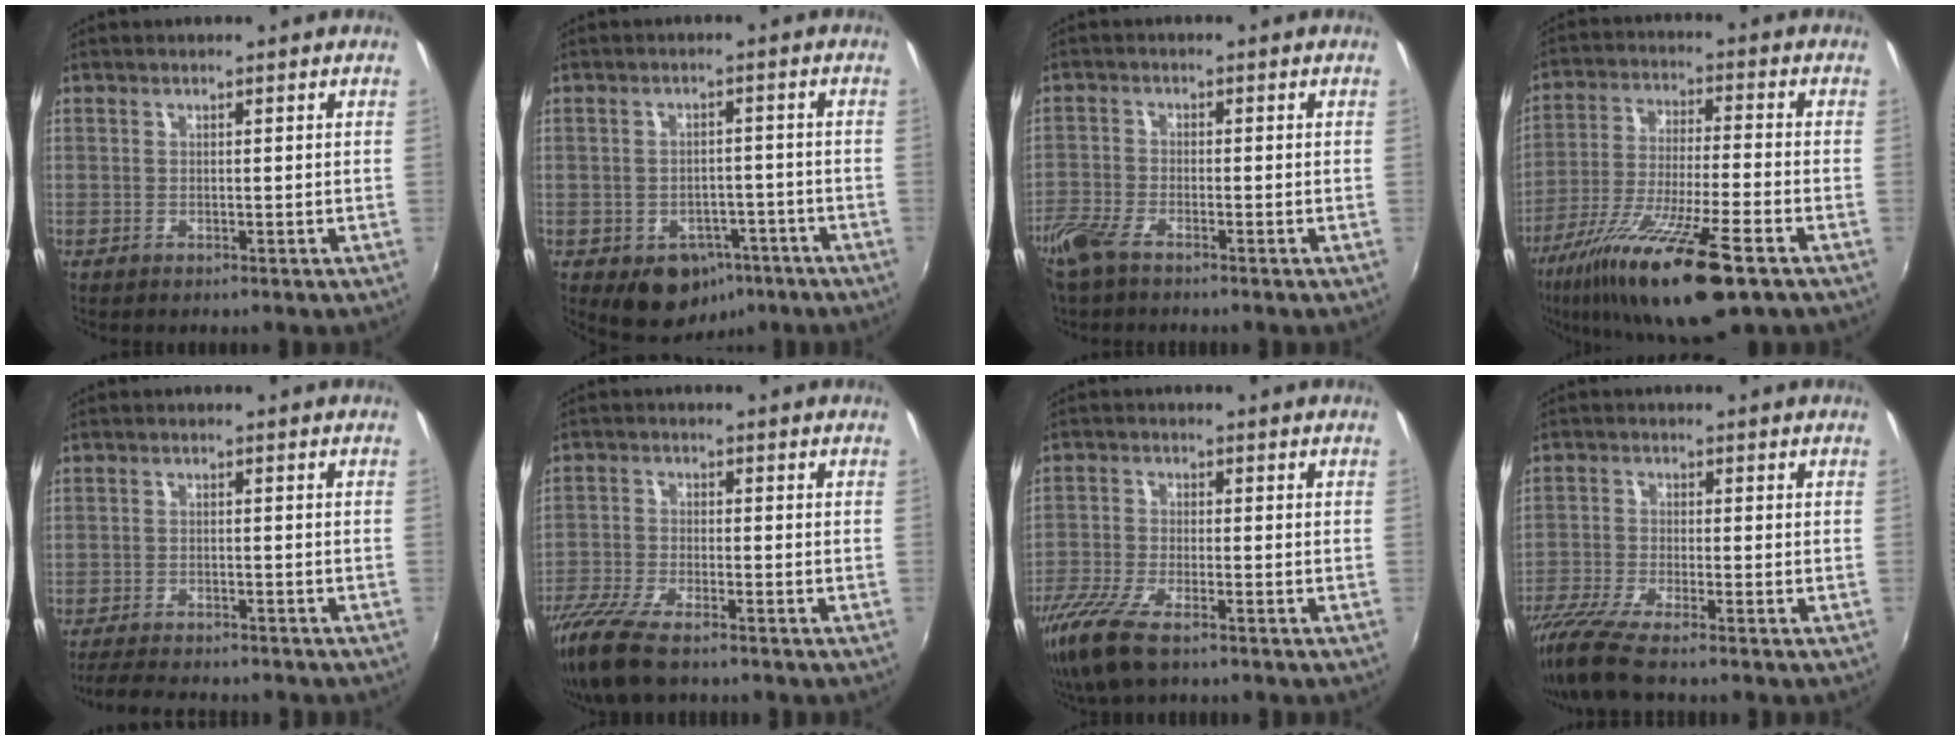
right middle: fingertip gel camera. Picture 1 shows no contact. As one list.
[{"total": 8.2, "force": [-4.6, 6.1, 3.0], "torque": [-0.059, 0.012, -0.039]}, {"total": 5.6, "force": [-4.3, 1.7, 3.1], "torque": [-0.086, -0.011, -0.092]}, {"total": 18.6, "force": [-11.5, 2.3, 14.4], "torque": [-0.280, -0.046, -0.207]}, {"total": 8.5, "force": [-7.7, 1.6, 3.3], "torque": [-0.082, -0.015, -0.118]}, {"total": 11.8, "force": [-9.2, 3.0, 6.8], "torque": [-0.165, -0.044, -0.176]}, {"total": 9.8, "force": [-6.9, 2.6, 6.5], "torque": [-0.156, -0.035, -0.137]}, {"total": 8.2, "force": [-6.9, 0.2, 4.6], "torque": [-0.109, -0.033, -0.128]}]